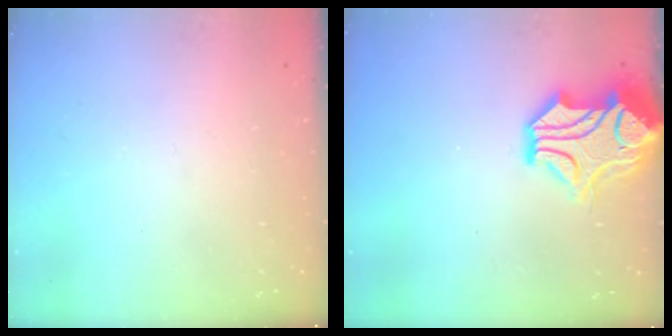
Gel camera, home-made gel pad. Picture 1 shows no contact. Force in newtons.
{"total": 4.9, "press": 4.5, "slide": 2.0}